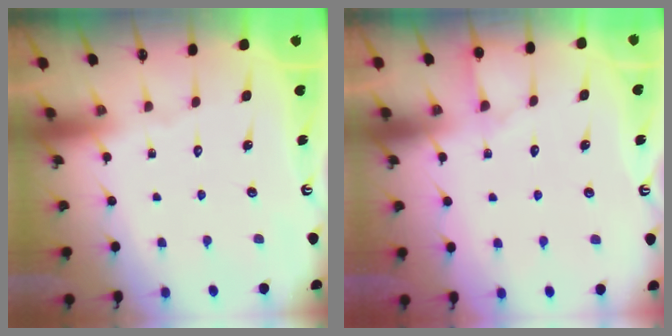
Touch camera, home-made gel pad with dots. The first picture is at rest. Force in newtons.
{"total": 5.4, "press": 5.4, "slide": 0.6}